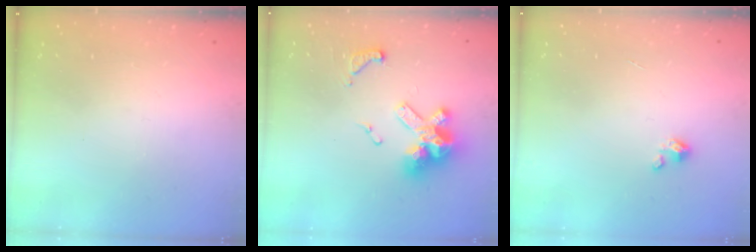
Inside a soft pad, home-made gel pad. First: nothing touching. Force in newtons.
{"total": 13.5, "press": 13.4, "slide": 1.8}
{"total": 2.0, "press": 1.9, "slide": 0.3}